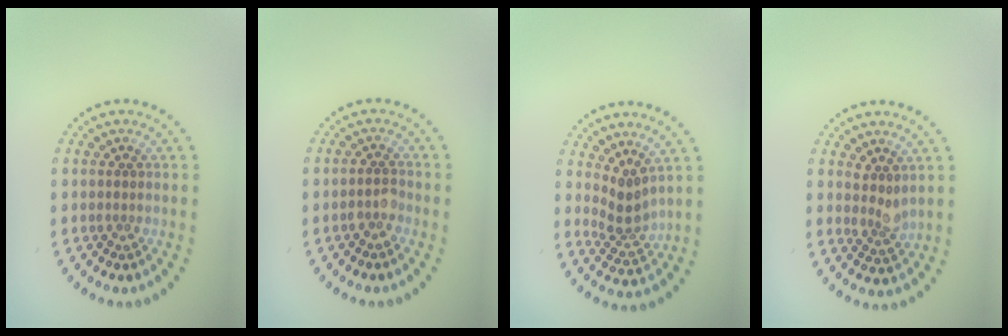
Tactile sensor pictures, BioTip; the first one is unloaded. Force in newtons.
{"total": 1.4, "press": 1.2, "slide": 0.7}
{"total": 2.5, "press": 1.8, "slide": 1.8}
{"total": 2.0, "press": 1.5, "slide": 1.3}